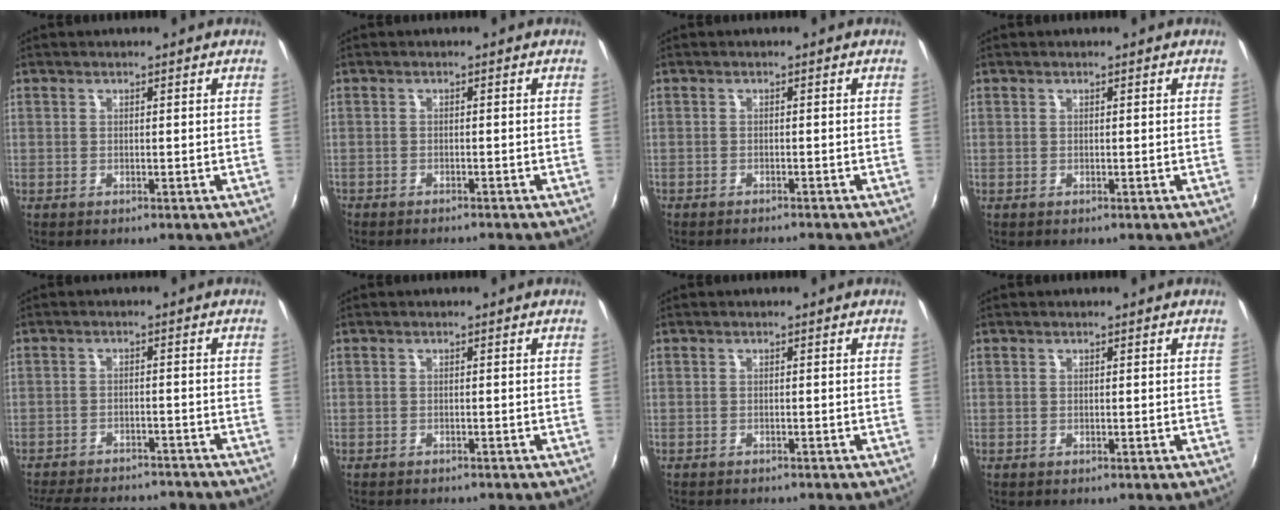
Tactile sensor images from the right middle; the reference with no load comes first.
{"total": 2.4, "force": [-2.3, 0.4, 0.6], "torque": [-0.029, -0.009, -0.043]}
{"total": 2.6, "force": [-2.5, 0.3, 0.7], "torque": [-0.028, -0.010, -0.044]}
{"total": 0.0}
{"total": 18.3, "force": [-15.9, 5.3, 7.1], "torque": [-0.157, -0.005, -0.216]}
{"total": 3.0, "force": [-2.8, 0.5, 1.0], "torque": [-0.026, -0.013, -0.043]}
{"total": 2.9, "force": [-2.7, 0.5, 0.9], "torque": [-0.025, -0.013, -0.042]}
{"total": 0.0}